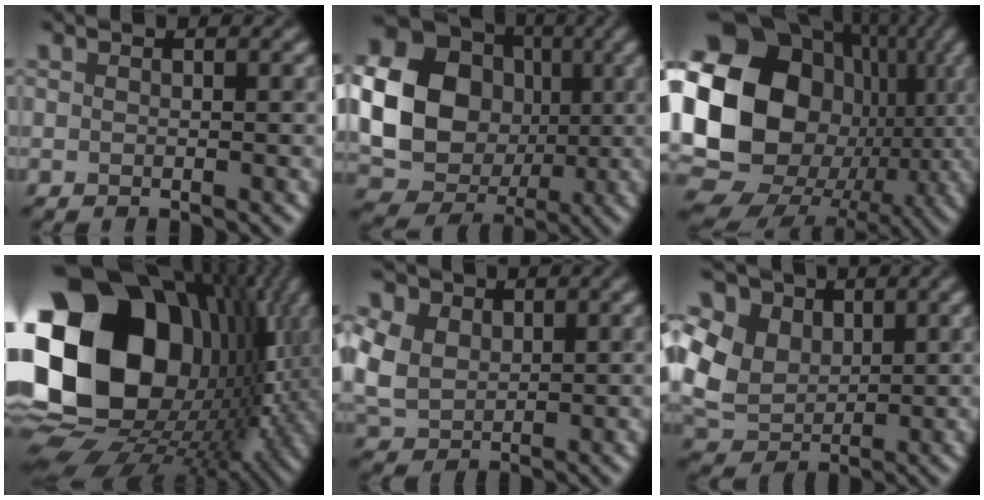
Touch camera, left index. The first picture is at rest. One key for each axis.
{"total": 19.1, "fx": 2.2, "fy": 17.3, "fz": 7.7, "tx": -0.183, "ty": 0.019, "tz": 0.010}
{"total": 21.0, "fx": 1.3, "fy": 17.5, "fz": 11.6, "tx": -0.230, "ty": -0.002, "tz": 0.019}
{"total": 23.1, "fx": 2.9, "fy": 17.5, "fz": 14.8, "tx": -0.303, "ty": -0.026, "tz": 0.054}
{"total": 9.4, "fx": 3.7, "fy": 7.0, "fz": 5.0, "tx": -0.139, "ty": 0.039, "tz": 0.066}
{"total": 10.6, "fx": 4.1, "fy": 7.8, "fz": 5.9, "tx": -0.139, "ty": 0.039, "tz": 0.064}